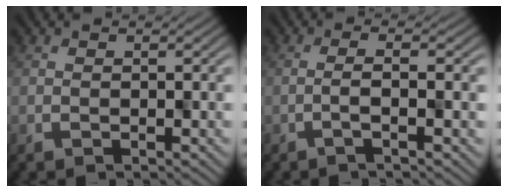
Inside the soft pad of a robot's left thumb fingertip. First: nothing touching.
{"total": 2.0, "force": [-0.3, 0.0, 2.0], "torque": [-0.020, 0.014, -0.025]}